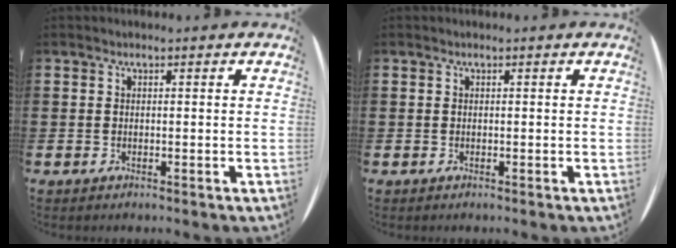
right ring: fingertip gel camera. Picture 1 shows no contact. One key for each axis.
{"total": 0.0}